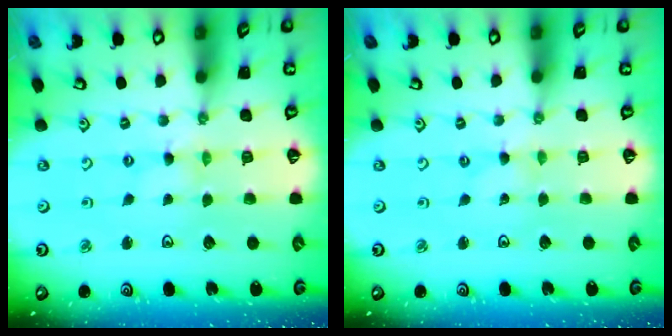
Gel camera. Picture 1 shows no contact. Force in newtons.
{"total": 0.0}